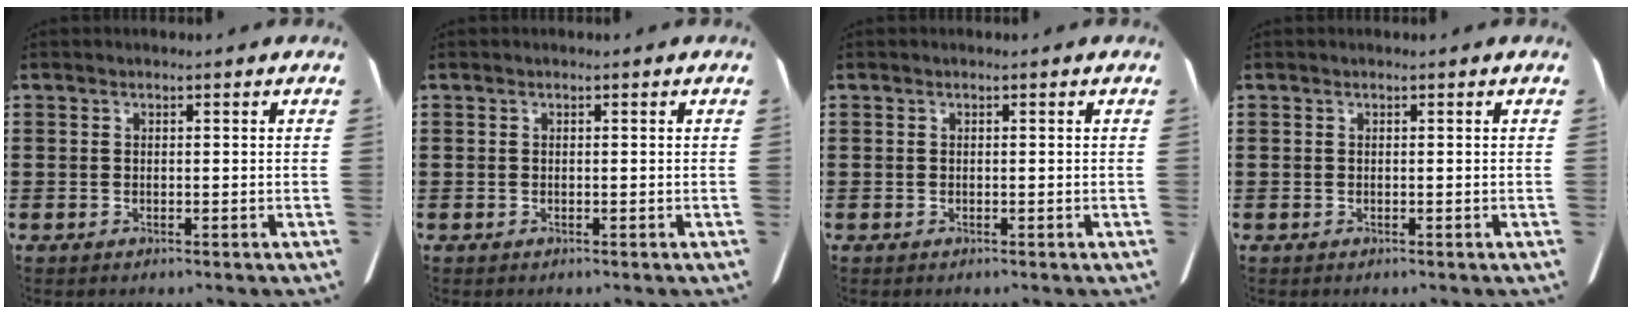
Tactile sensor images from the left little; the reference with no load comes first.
{"total": 0.0}
{"total": 0.0}
{"total": 0.0}